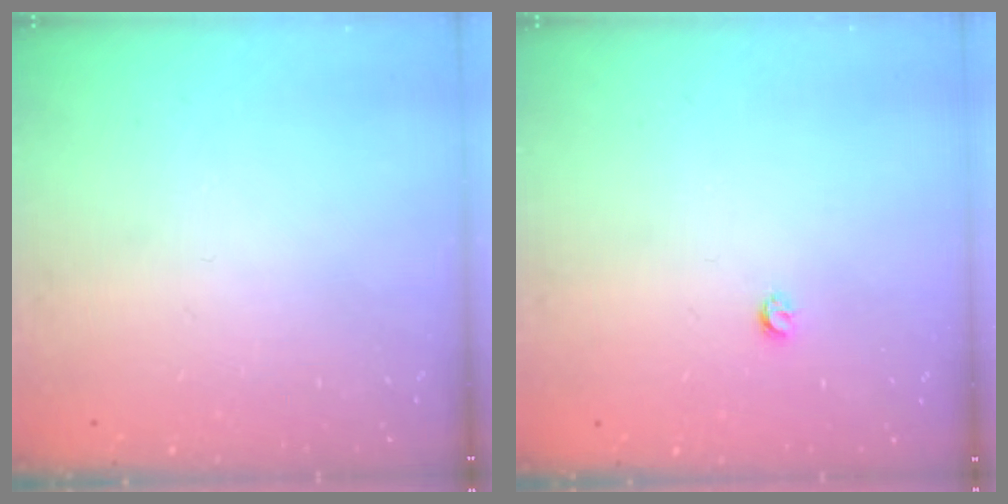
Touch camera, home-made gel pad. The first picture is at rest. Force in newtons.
{"total": 2.9, "press": 2.8, "slide": 0.5}